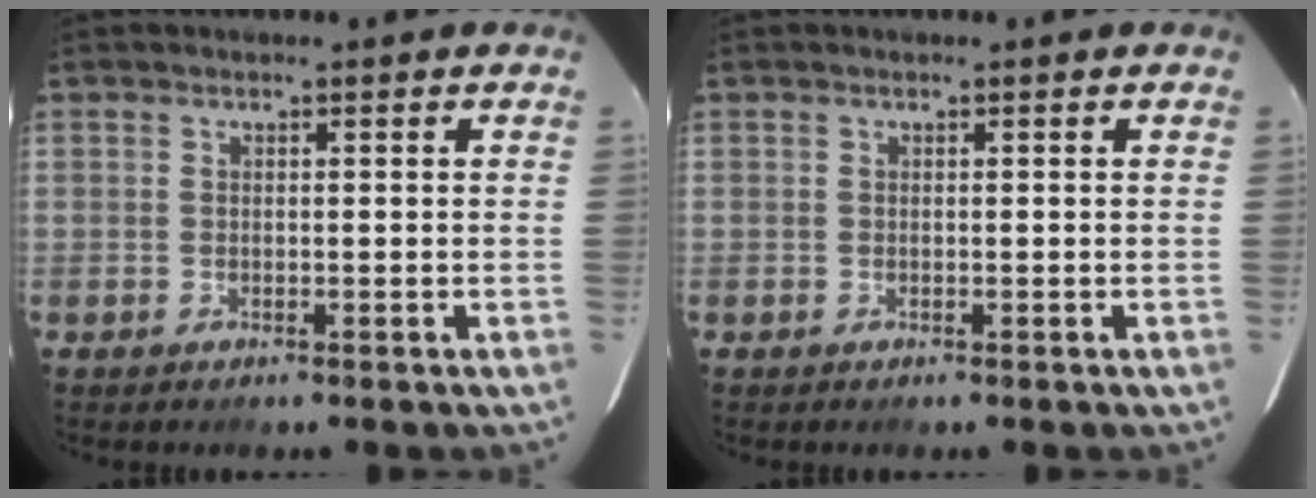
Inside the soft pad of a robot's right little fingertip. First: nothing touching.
{"total": 0.0}